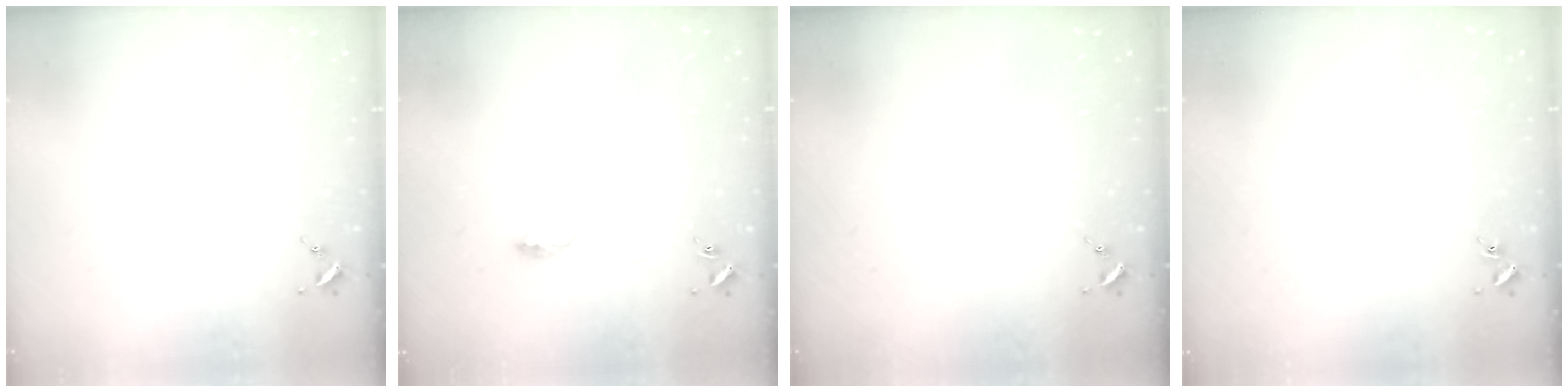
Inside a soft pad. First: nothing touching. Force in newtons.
{"total": 6.1, "press": 6.1, "slide": 0.6}
{"total": 0.0}
{"total": 0.6, "press": 0.6, "slide": 0.1}